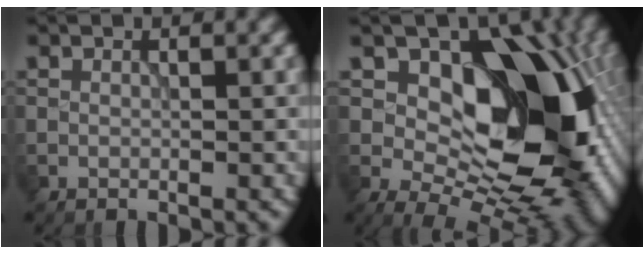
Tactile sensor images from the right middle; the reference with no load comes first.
{"total": 15.1, "force": [1.9, 9.7, 11.4], "torque": [-0.112, -0.002, 0.030]}